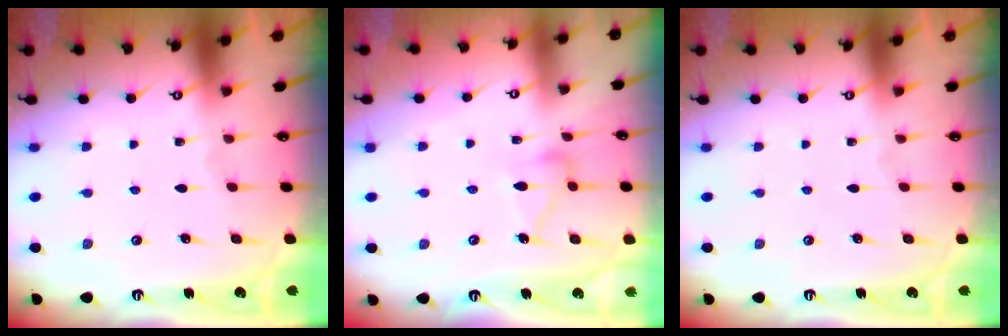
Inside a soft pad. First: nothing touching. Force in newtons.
{"total": 9.1, "press": 9.1, "slide": 0.5}
{"total": 0.0}